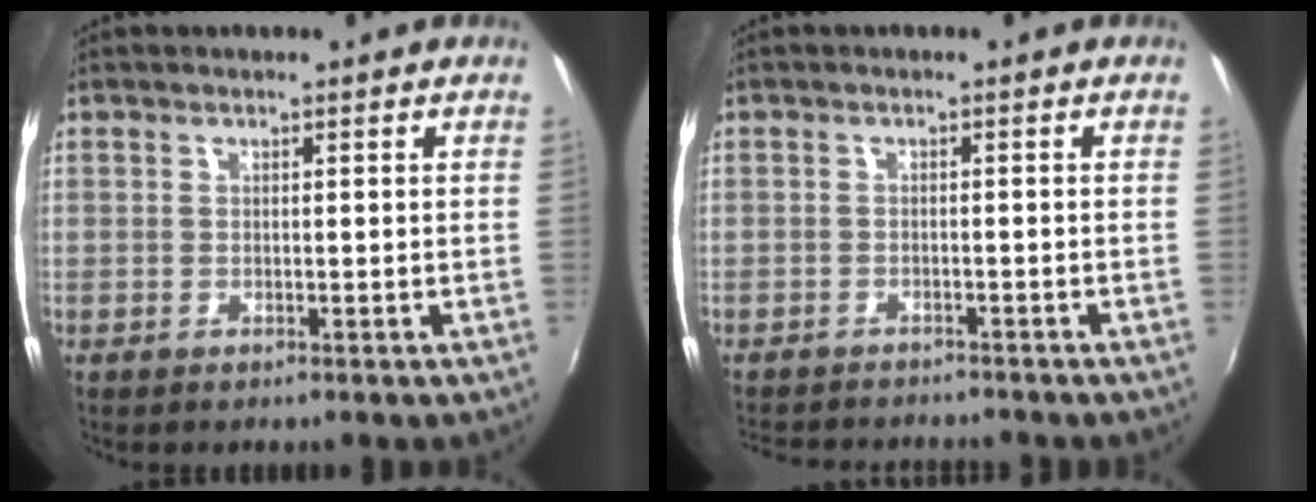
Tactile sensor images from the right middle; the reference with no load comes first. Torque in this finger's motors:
{"motor_torque": [0.11, -0.21, 0.05, 0.05]}